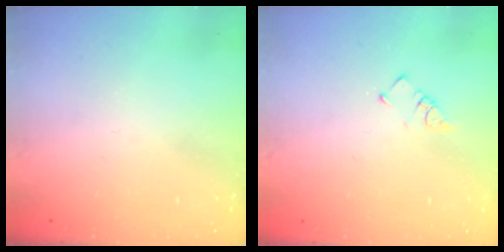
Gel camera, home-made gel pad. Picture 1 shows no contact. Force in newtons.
{"total": 1.9, "press": 1.9, "slide": 0.3}